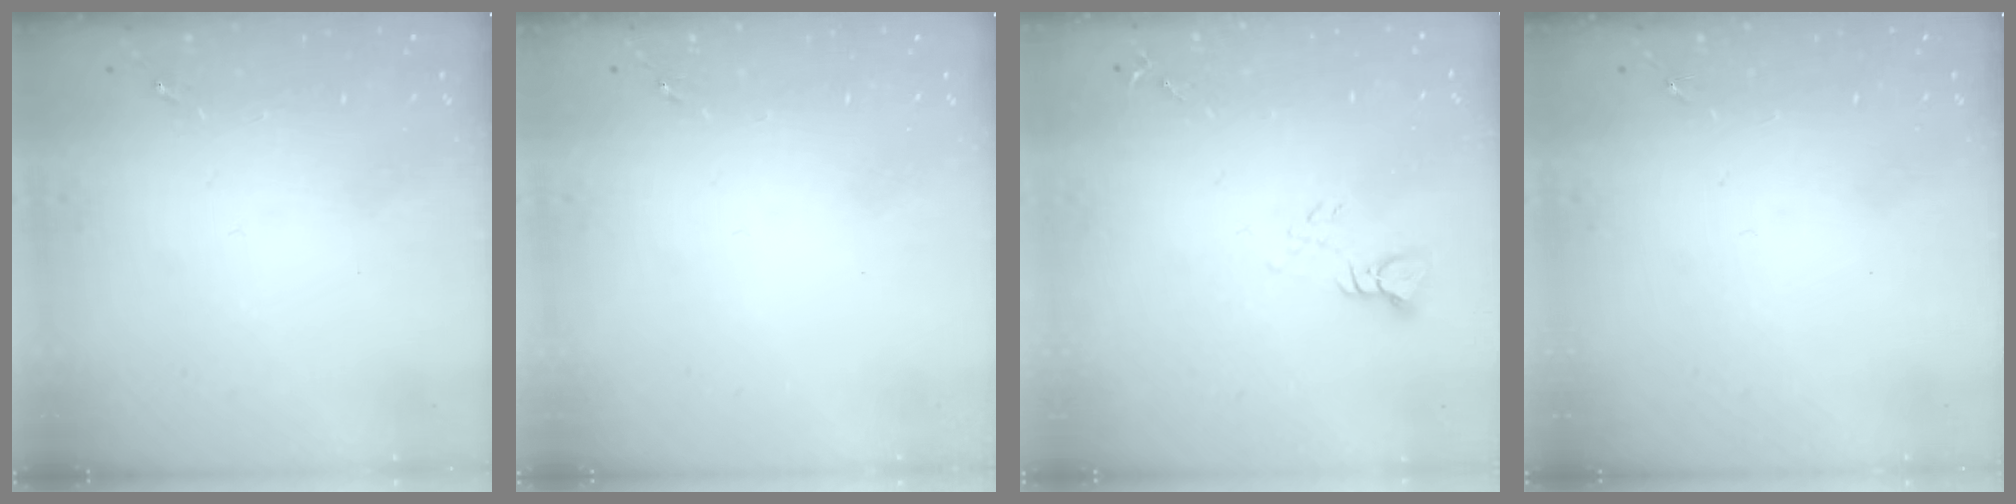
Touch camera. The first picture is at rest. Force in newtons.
{"total": 0.0}
{"total": 3.6, "press": 3.5, "slide": 0.3}
{"total": 0.0}